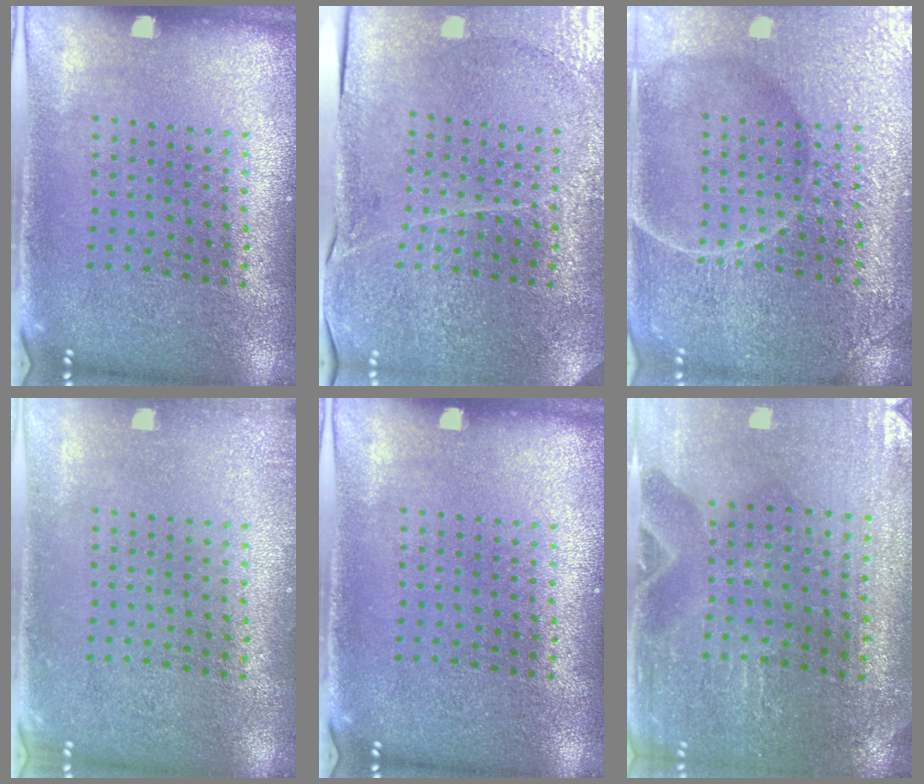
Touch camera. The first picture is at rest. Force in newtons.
{"total": 3.5, "press": 3.4, "slide": 0.8}
{"total": 7.5, "press": 7.4, "slide": 1.0}
{"total": 0.8, "press": 0.8, "slide": 0.0}
{"total": 0.0}
{"total": 0.6, "press": 0.6, "slide": 0.0}